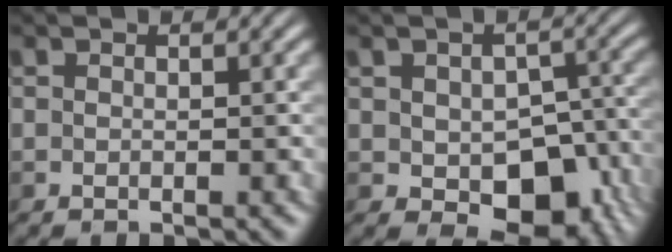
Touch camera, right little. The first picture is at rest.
{"total": 7.0, "force": [-2.9, 4.2, 4.8], "torque": [-0.071, -0.012, -0.036]}